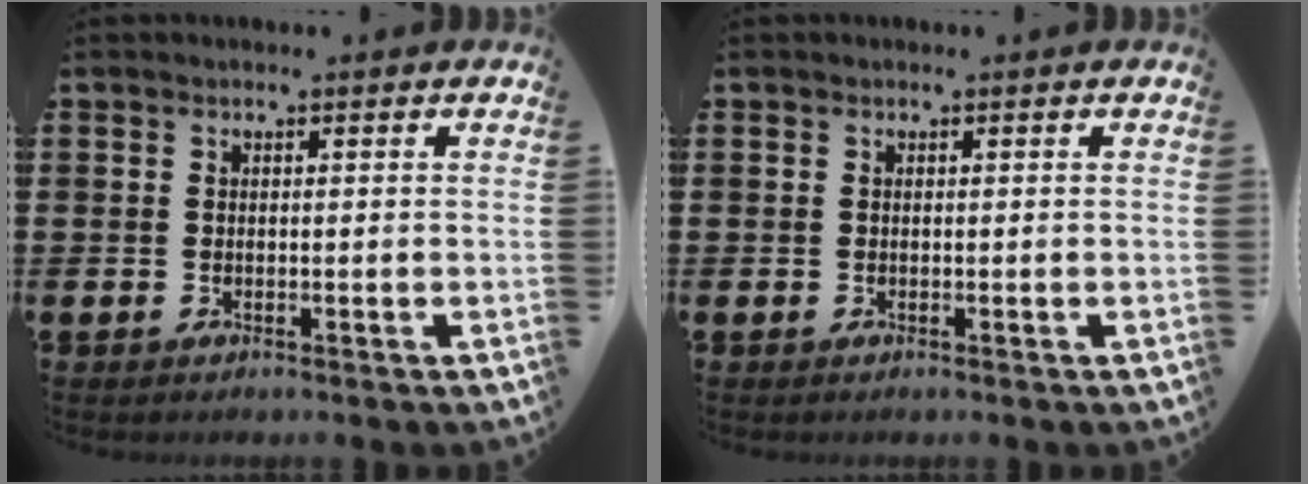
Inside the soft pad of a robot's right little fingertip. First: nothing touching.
{"total": 0.0}